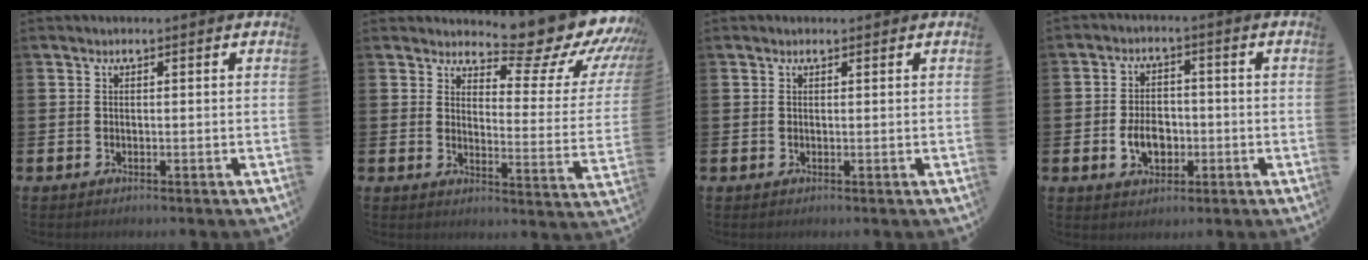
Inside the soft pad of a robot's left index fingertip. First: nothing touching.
{"total": 9.3, "force": [8.0, 2.8, 3.8], "torque": [-0.051, -0.078, 0.124]}
{"total": 0.6, "force": [0.5, 0.2, 0.1], "torque": [0.011, -0.003, 0.007]}
{"total": 4.7, "force": [-1.2, 3.3, 3.2], "torque": [-0.045, 0.000, -0.026]}